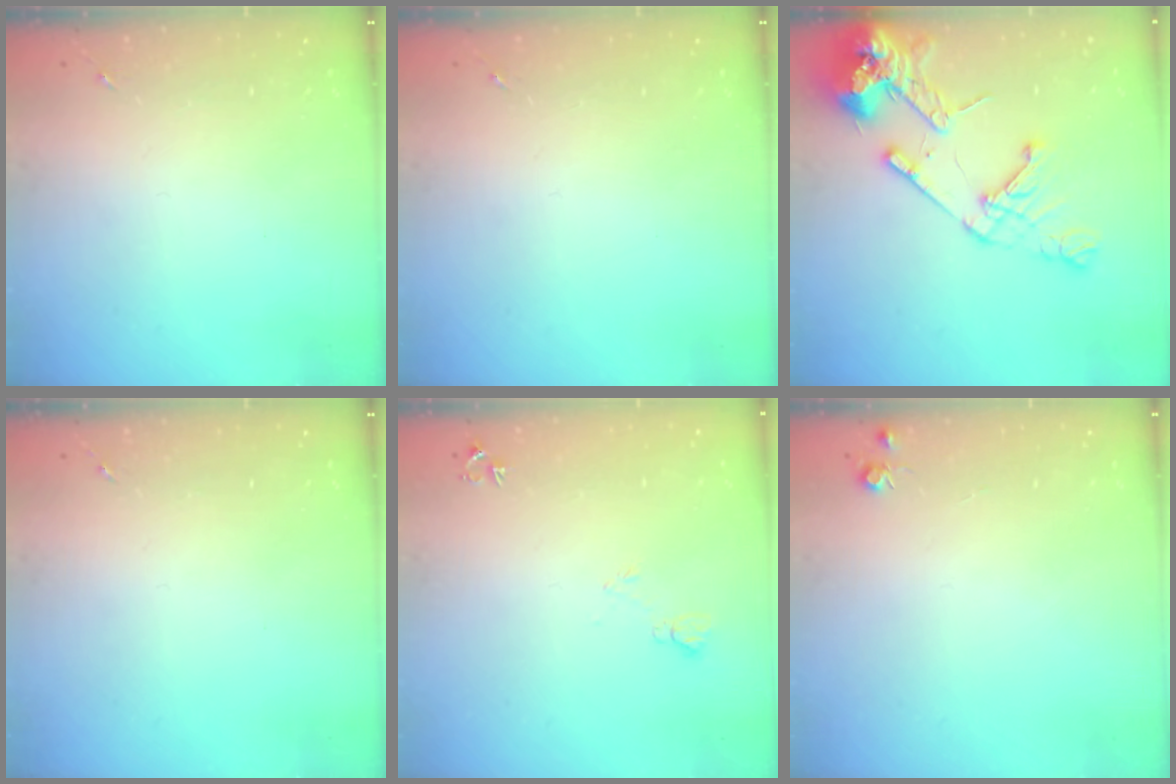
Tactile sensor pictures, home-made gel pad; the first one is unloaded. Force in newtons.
{"total": 0.0}
{"total": 19.4, "press": 19.2, "slide": 2.7}
{"total": 0.0}
{"total": 6.2, "press": 6.1, "slide": 1.2}
{"total": 5.4, "press": 5.3, "slide": 0.7}